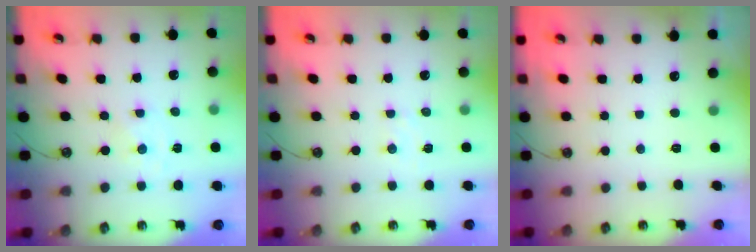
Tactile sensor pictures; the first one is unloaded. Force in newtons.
{"total": 3.5, "press": 3.4, "slide": 0.4}
{"total": 0.0}